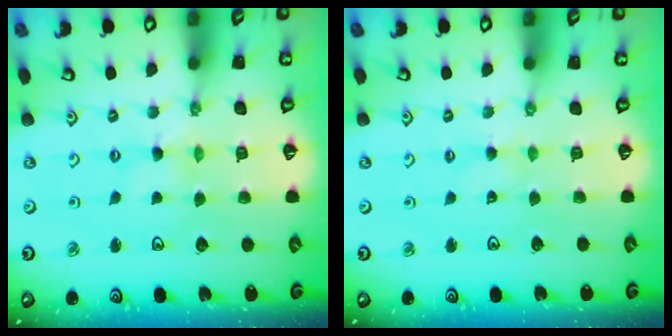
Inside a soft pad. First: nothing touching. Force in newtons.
{"total": 0.0}